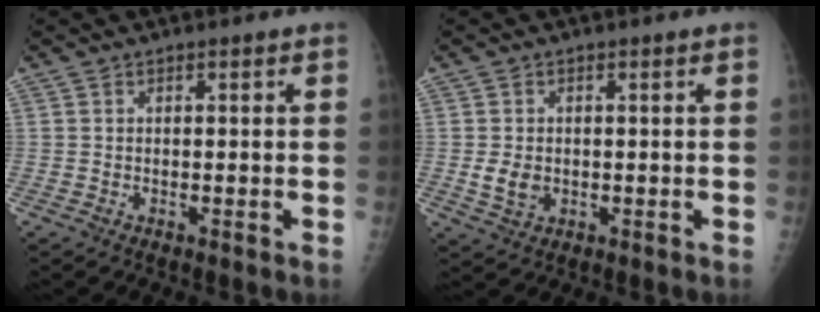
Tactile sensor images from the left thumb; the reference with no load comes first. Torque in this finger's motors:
{"motor_torque": [-0.29, 0.39, 0.28, 0.01, 0.05]}